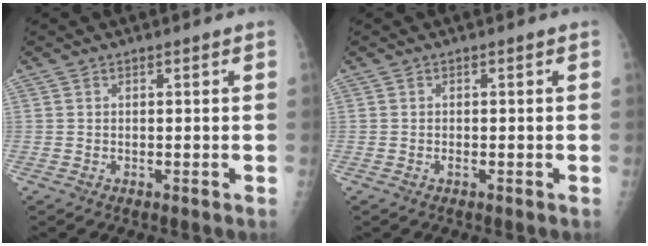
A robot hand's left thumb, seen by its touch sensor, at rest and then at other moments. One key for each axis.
{"total": 0.5, "fx": -0.3, "fy": 0.3, "fz": 0.3, "tx": -0.004, "ty": 0.000, "tz": -0.005}